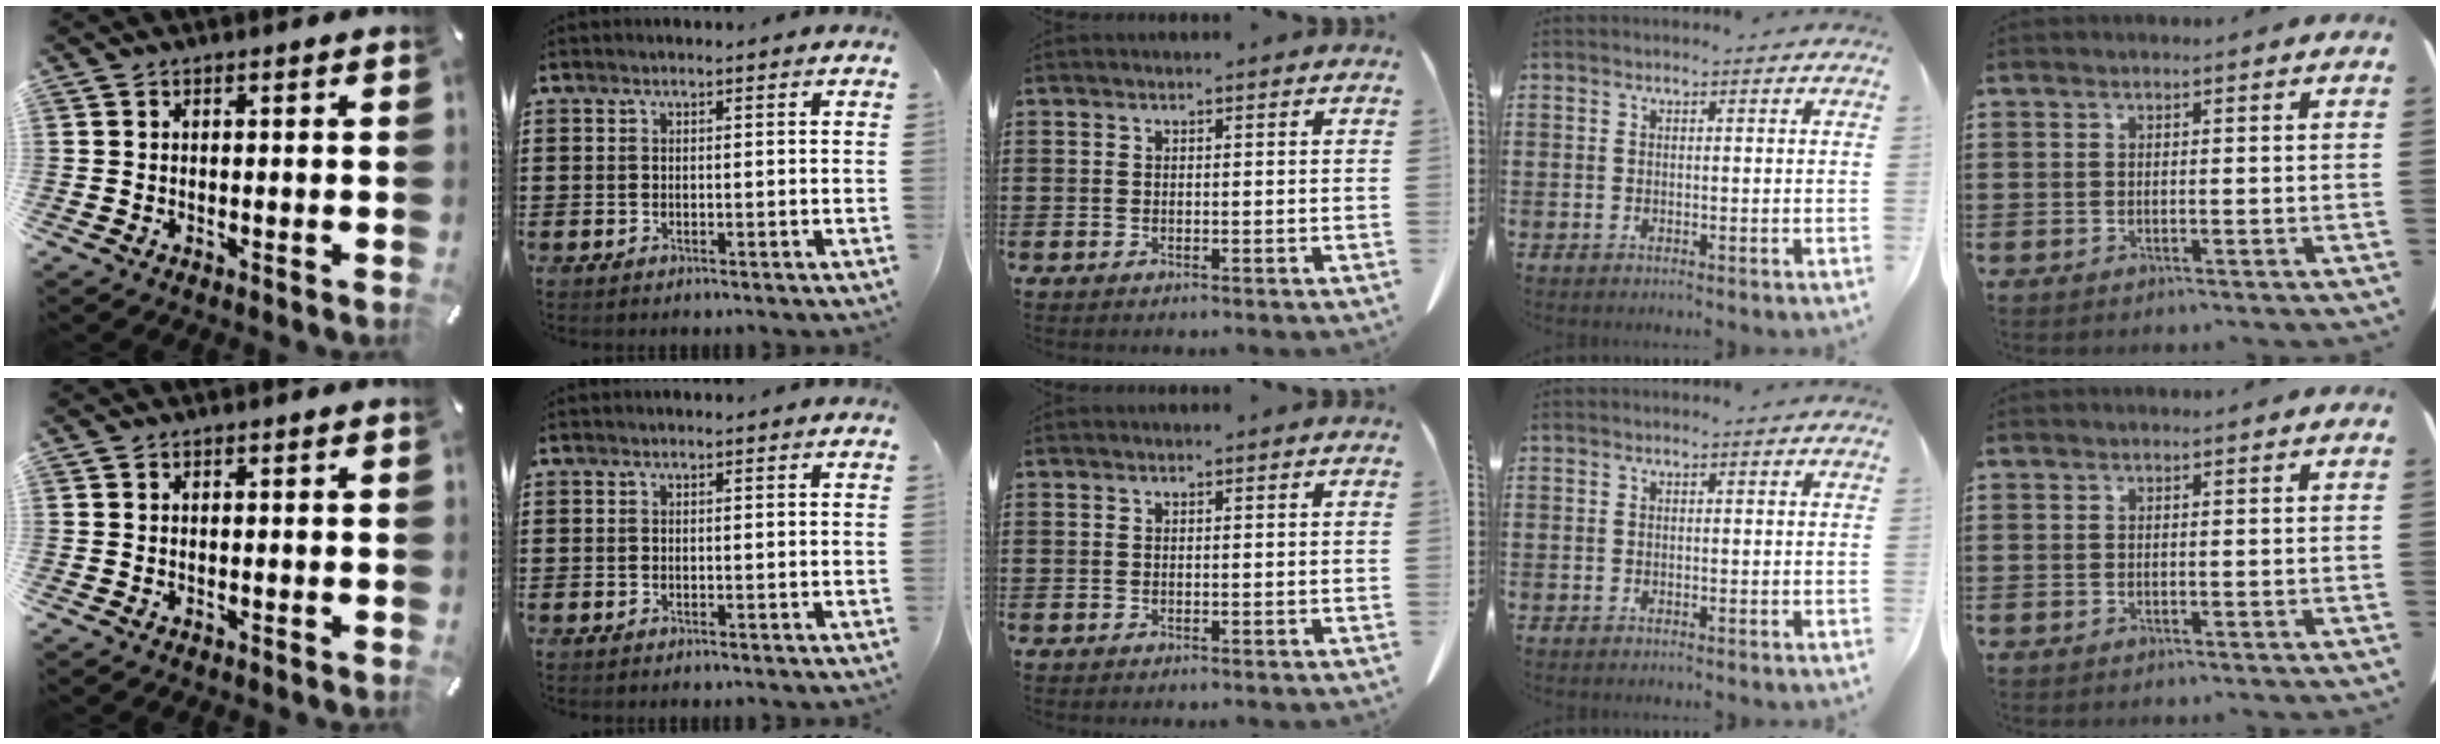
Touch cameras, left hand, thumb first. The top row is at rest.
{}